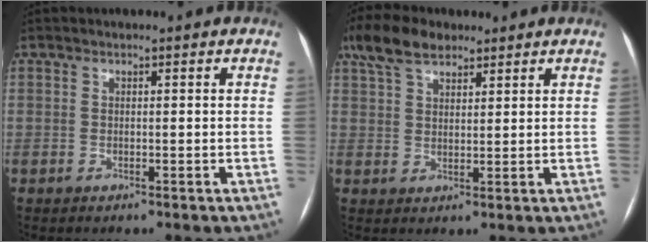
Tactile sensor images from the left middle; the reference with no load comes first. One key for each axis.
{"total": 7.6, "fx": 5.4, "fy": 3.3, "fz": 4.1, "tx": -0.089, "ty": 0.028, "tz": 0.104}